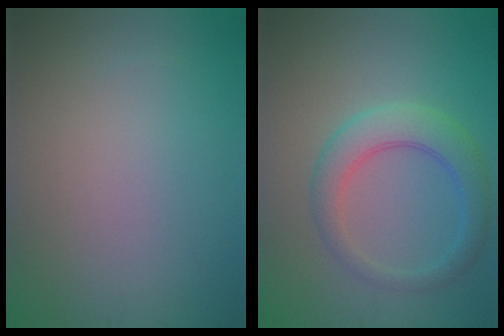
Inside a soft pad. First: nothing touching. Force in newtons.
{"total": 4.3, "press": 4.3, "slide": 0.1}